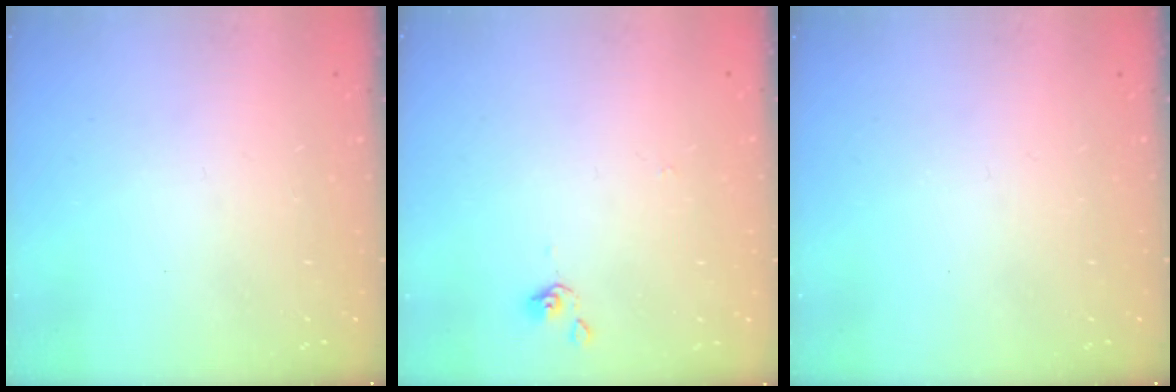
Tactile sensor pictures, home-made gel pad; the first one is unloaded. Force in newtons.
{"total": 0.0}
{"total": 0.0}